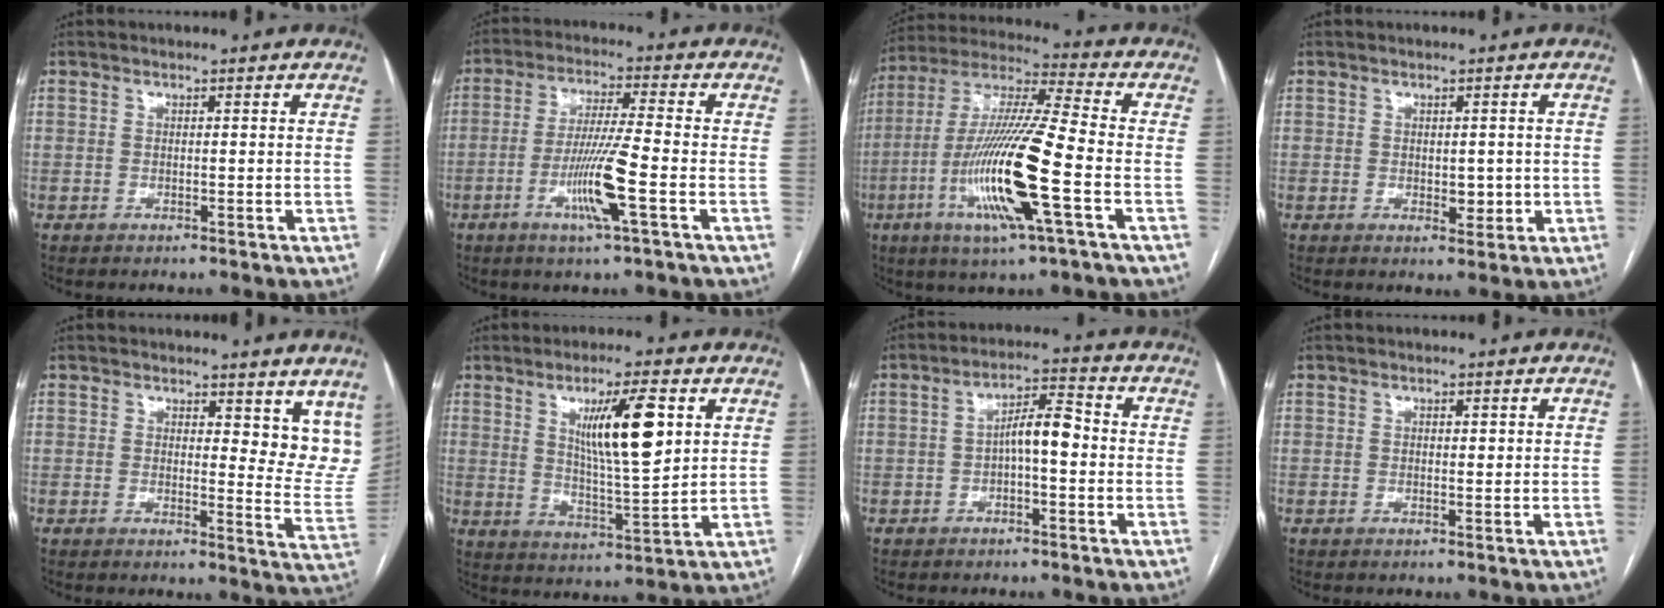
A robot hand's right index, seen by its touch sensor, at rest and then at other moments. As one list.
[{"total": 9.3, "force": [-3.3, -0.6, 8.7], "torque": [-0.171, -0.010, -0.064]}, {"total": 18.2, "force": [-5.7, 0.5, 17.3], "torque": [-0.351, -0.015, -0.109]}, {"total": 2.7, "force": [-0.3, 1.6, 2.1], "torque": [-0.024, -0.001, 0.003]}, {"total": 9.6, "force": [7.6, 3.7, 4.6], "torque": [-0.032, -0.035, 0.071]}, {"total": 11.3, "force": [4.0, 1.4, 10.5], "torque": [-0.177, -0.005, 0.071]}, {"total": 5.8, "force": [-0.6, 1.6, 5.6], "torque": [-0.095, 0.024, -0.011]}, {"total": 1.0, "force": [0.4, 0.4, 0.8], "torque": [-0.012, 0.000, 0.005]}]